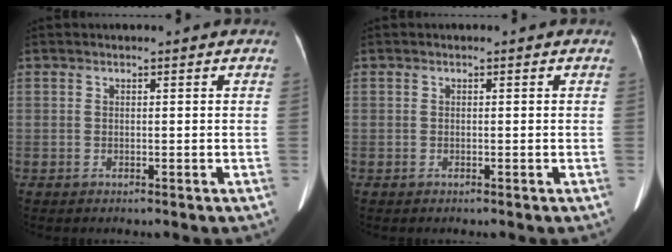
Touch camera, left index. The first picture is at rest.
{"total": 0.0}